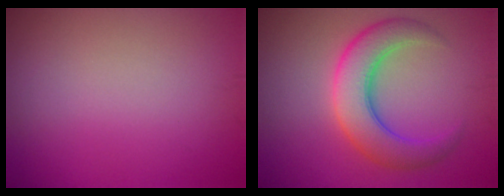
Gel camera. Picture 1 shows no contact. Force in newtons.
{"total": 5.9, "press": 5.9, "slide": 0.2}